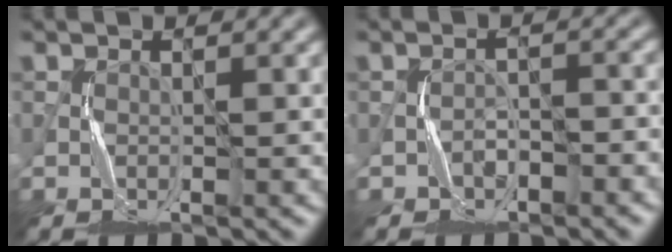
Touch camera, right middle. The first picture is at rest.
{"total": 2.1, "force": [-1.4, 1.2, 1.0], "torque": [-0.019, 0.010, -0.022]}